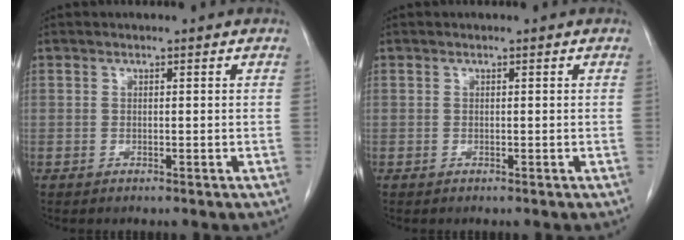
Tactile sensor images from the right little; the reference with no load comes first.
{"total": 0.0}